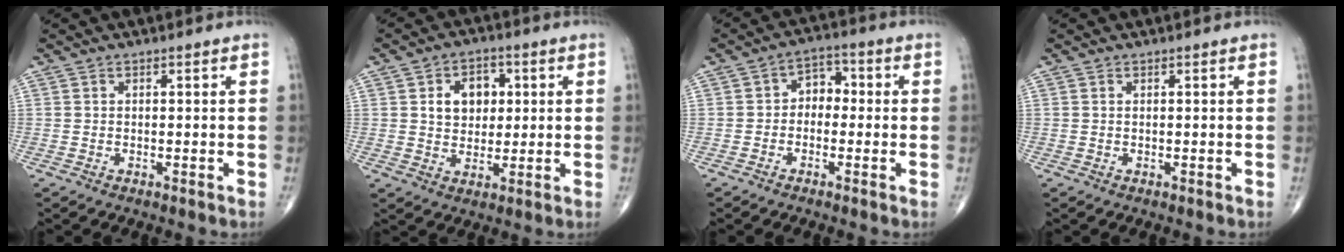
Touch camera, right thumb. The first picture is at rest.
{"total": 7.8, "force": [1.7, 5.9, 4.8], "torque": [-0.040, 0.000, 0.027]}
{"total": 4.9, "force": [-0.4, 3.7, 3.2], "torque": [-0.022, 0.022, -0.021]}
{"total": 0.0}